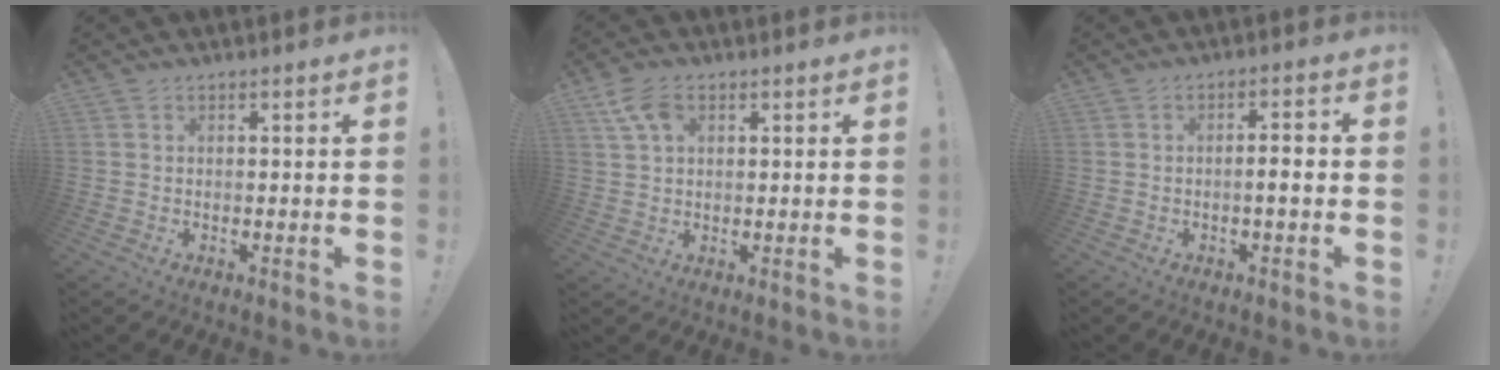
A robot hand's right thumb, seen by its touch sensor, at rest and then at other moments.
{"total": 7.0, "force": [3.1, 4.4, 4.4], "torque": [-0.087, -0.005, 0.063]}
{"total": 4.0, "force": [-1.1, 0.4, 3.8], "torque": [-0.066, 0.003, -0.022]}